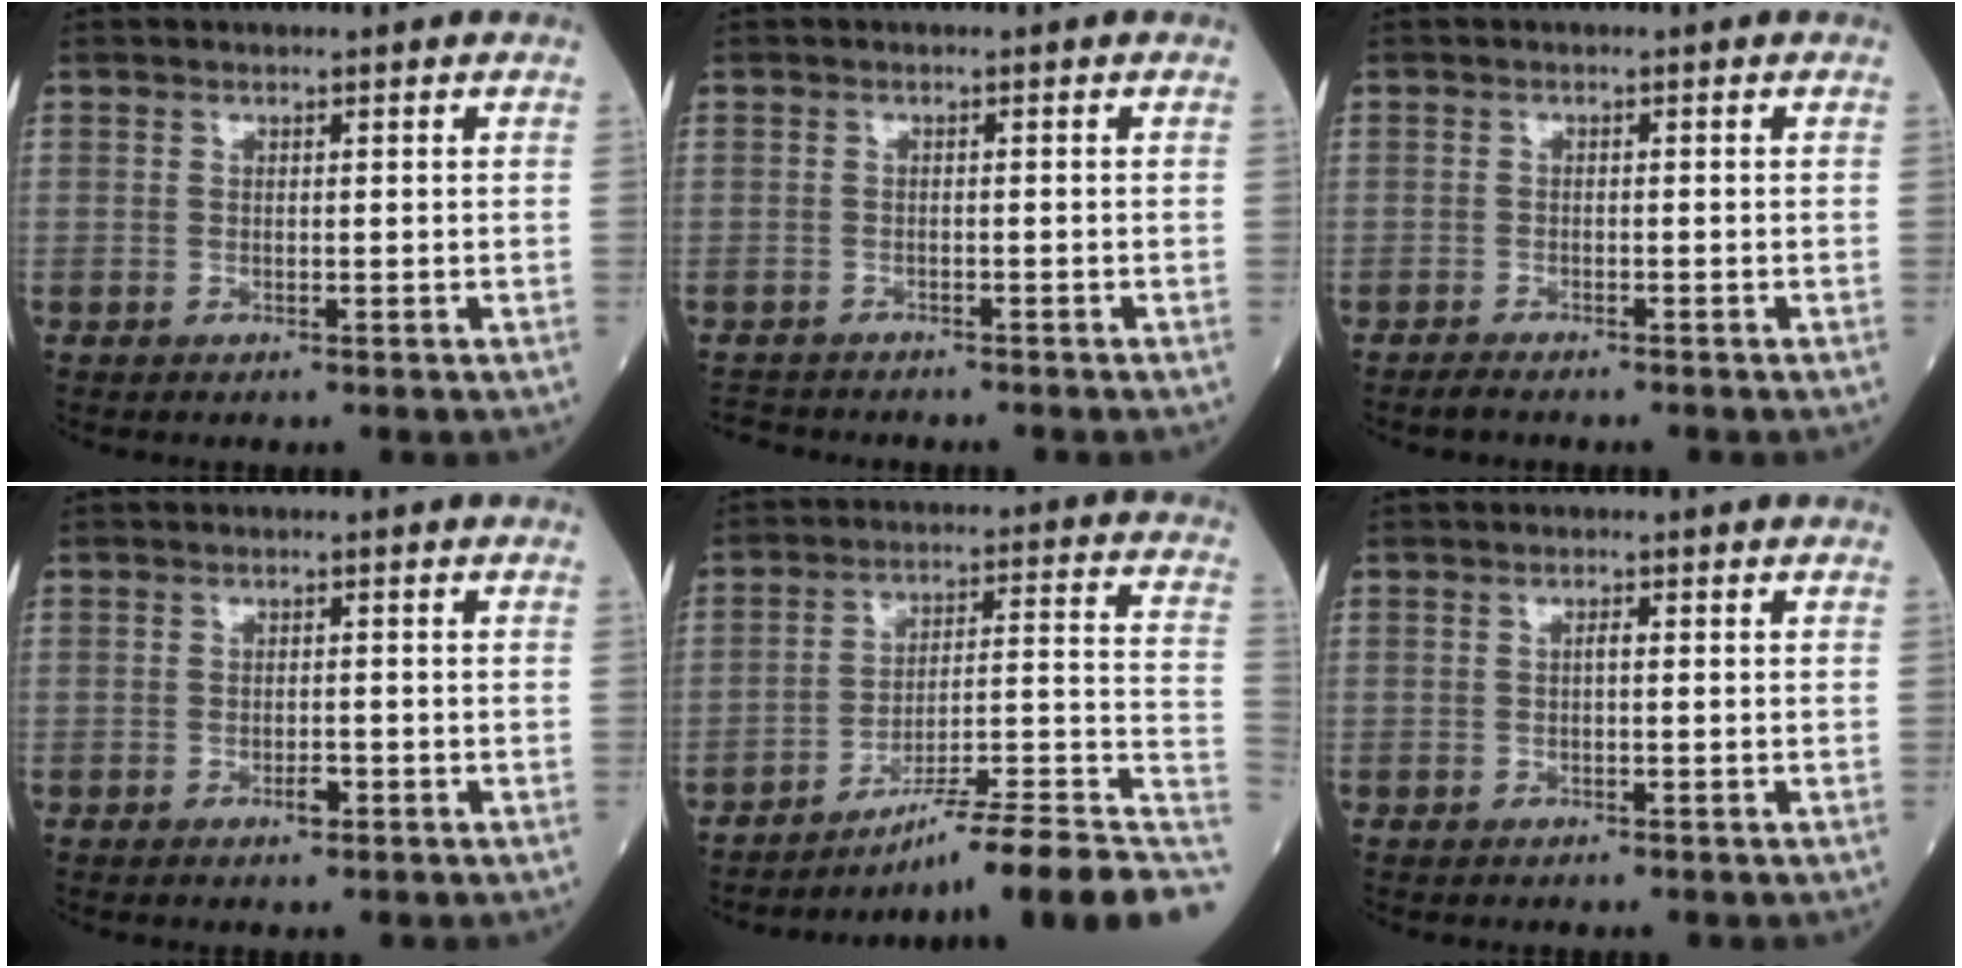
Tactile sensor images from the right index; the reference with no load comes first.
{"total": 4.0, "force": [-3.9, 0.7, 0.6], "torque": [-0.009, -0.012, -0.062]}
{"total": 1.5, "force": [-1.5, 0.1, 0.5], "torque": [-0.017, -0.005, -0.026]}
{"total": 1.5, "force": [-0.8, 0.5, 1.1], "torque": [-0.019, 0.001, -0.012]}
{"total": 18.1, "force": [-14.1, -0.8, 11.4], "torque": [-0.112, 0.027, -0.215]}
{"total": 0.8, "force": [0.0, 0.1, 0.7], "torque": [-0.014, 0.002, -0.002]}